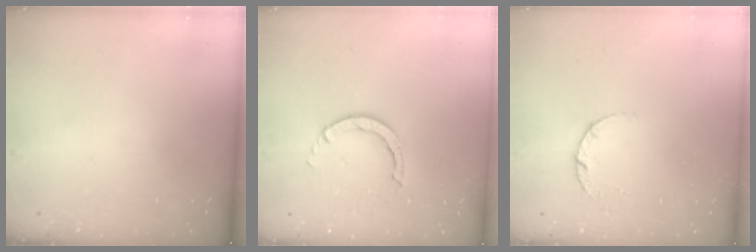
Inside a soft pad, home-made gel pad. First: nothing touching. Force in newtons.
{"total": 2.6, "press": 2.6, "slide": 0.3}
{"total": 3.6, "press": 3.6, "slide": 0.5}